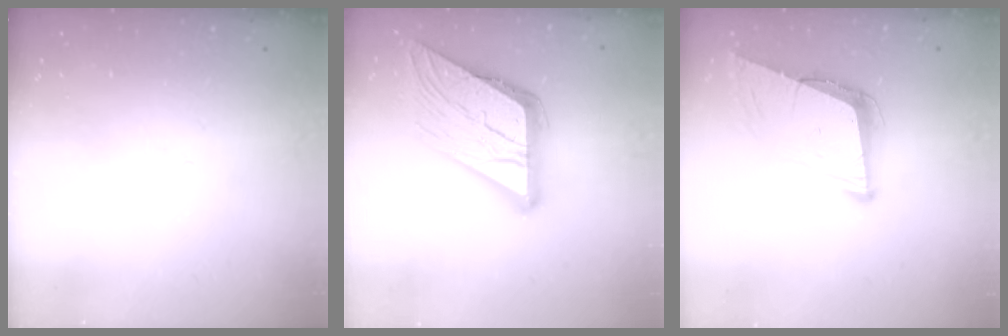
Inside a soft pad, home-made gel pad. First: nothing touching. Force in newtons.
{"total": 18.6, "press": 18.5, "slide": 2.0}
{"total": 9.1, "press": 8.4, "slide": 3.5}